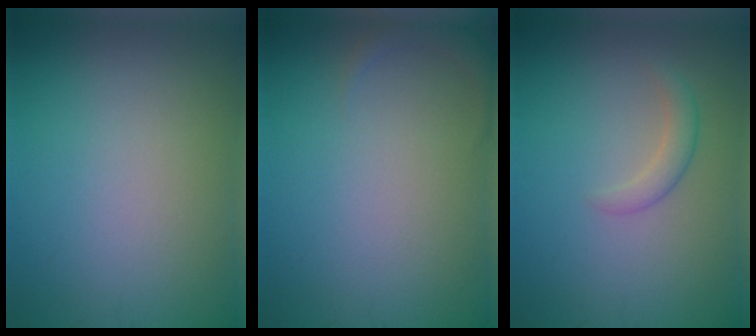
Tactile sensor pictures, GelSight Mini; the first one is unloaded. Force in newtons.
{"total": 1.4, "press": 1.4, "slide": 0.1}
{"total": 1.7, "press": 1.7, "slide": 0.1}